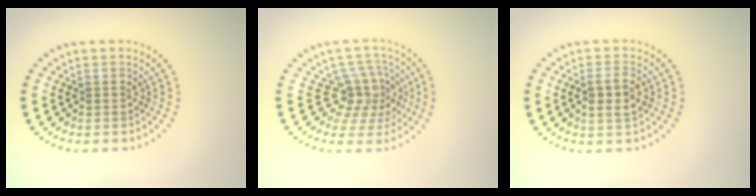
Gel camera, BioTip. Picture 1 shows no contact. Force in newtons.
{"total": 4.1, "press": 3.0, "slide": 2.9}
{"total": 2.3, "press": 2.3, "slide": 0.6}